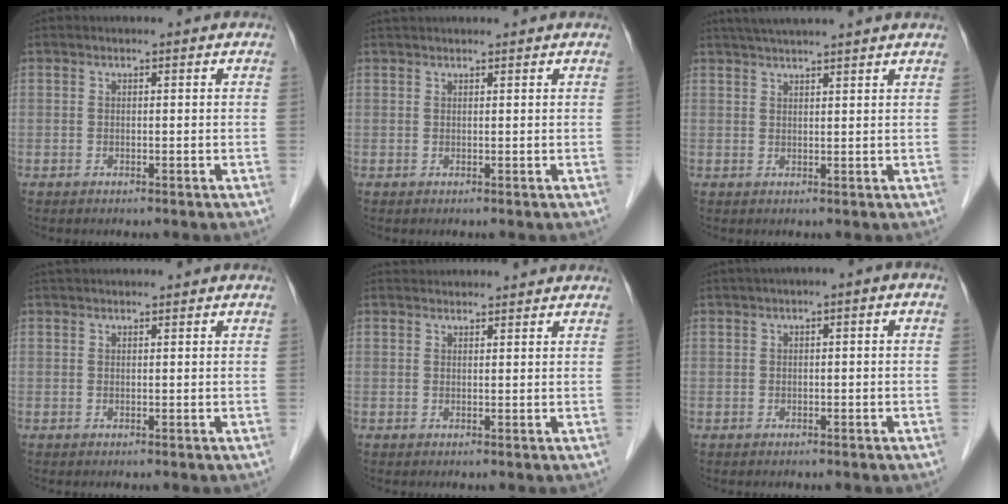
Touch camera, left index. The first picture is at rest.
{"total": 3.3, "force": [3.1, 0.2, 1.1], "torque": [-0.010, 0.036, 0.047]}
{"total": 8.6, "force": [7.5, -0.6, 4.1], "torque": [-0.067, 0.036, 0.102]}
{"total": 2.7, "force": [2.5, 0.1, 0.9], "torque": [-0.007, 0.033, 0.042]}
{"total": 6.1, "force": [6.0, 0.9, 0.9], "torque": [-0.009, 0.037, 0.072]}
{"total": 1.8, "force": [0.3, 0.4, 1.7], "torque": [-0.026, 0.014, 0.003]}